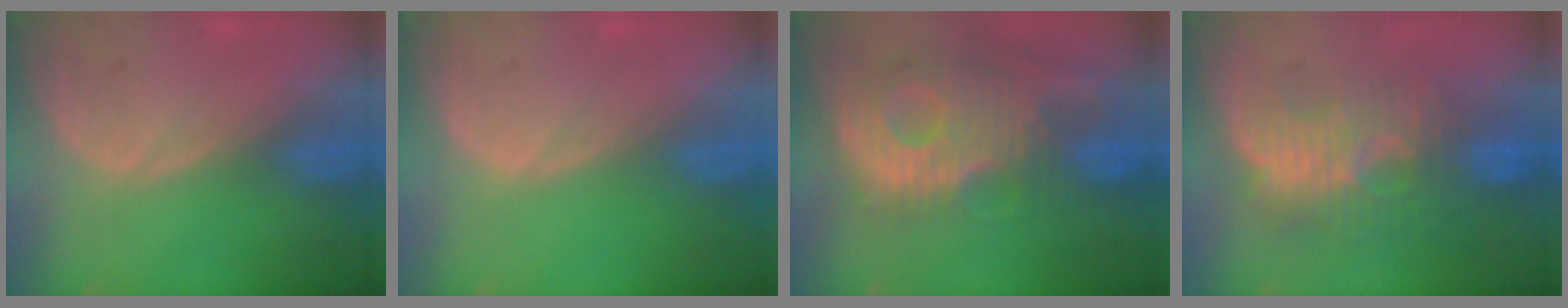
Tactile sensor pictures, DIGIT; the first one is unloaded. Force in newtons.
{"total": 0.0}
{"total": 12.7, "press": 11.1, "slide": 6.2}
{"total": 10.1, "press": 9.3, "slide": 4.0}